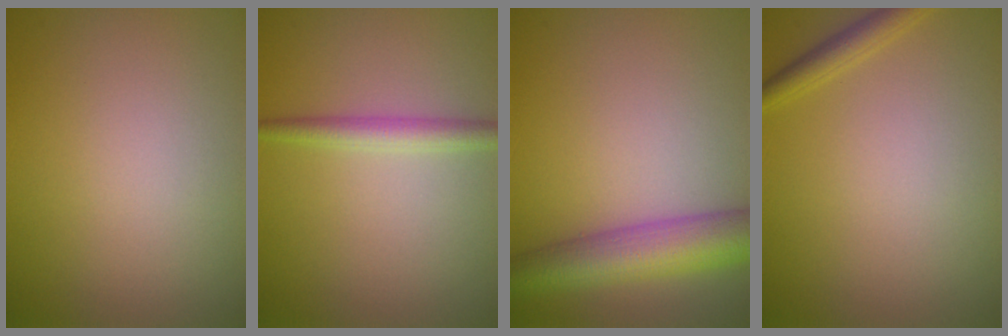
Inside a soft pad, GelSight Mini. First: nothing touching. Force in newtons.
{"total": 2.2, "press": 2.2, "slide": 0.0}
{"total": 6.7, "press": 6.7, "slide": 0.3}
{"total": 1.8, "press": 1.8, "slide": 0.1}